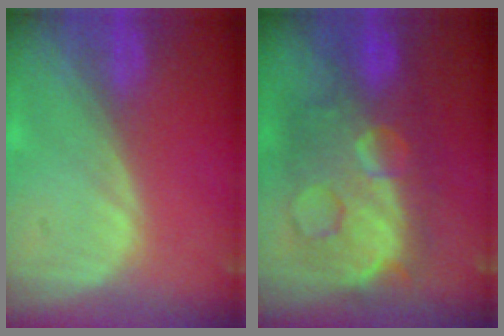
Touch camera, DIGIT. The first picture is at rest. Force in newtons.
{"total": 12.1, "press": 12.0, "slide": 1.4}